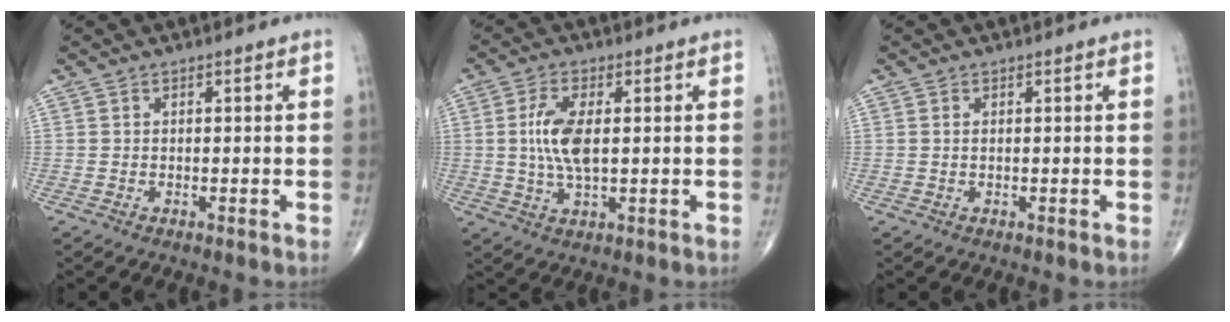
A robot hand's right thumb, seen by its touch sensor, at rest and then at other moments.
{"total": 5.2, "force": [0.7, 2.0, 4.8], "torque": [-0.105, -0.006, 0.015]}
{"total": 0.0}